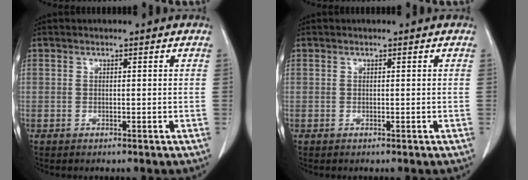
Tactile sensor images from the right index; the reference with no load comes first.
{"total": 0.0}